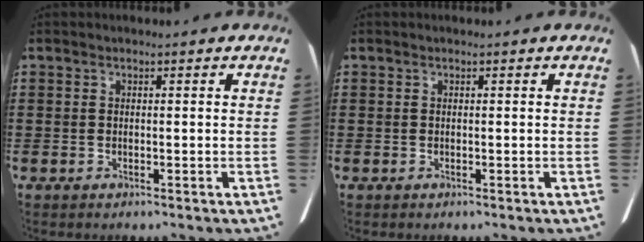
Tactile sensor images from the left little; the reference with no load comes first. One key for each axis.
{"total": 0.0}